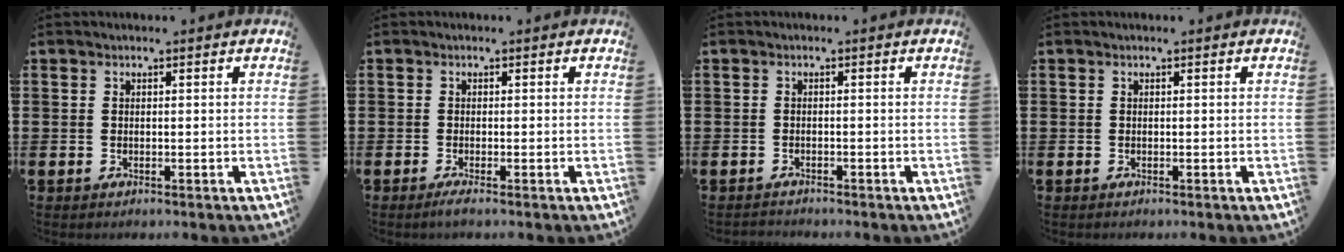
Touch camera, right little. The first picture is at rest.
{"total": 1.0, "force": [-0.4, 0.1, 0.9], "torque": [-0.014, -0.003, -0.008]}
{"total": 0.7, "force": [-0.7, 0.1, -0.1], "torque": [-0.002, -0.001, -0.014]}
{"total": 0.0}